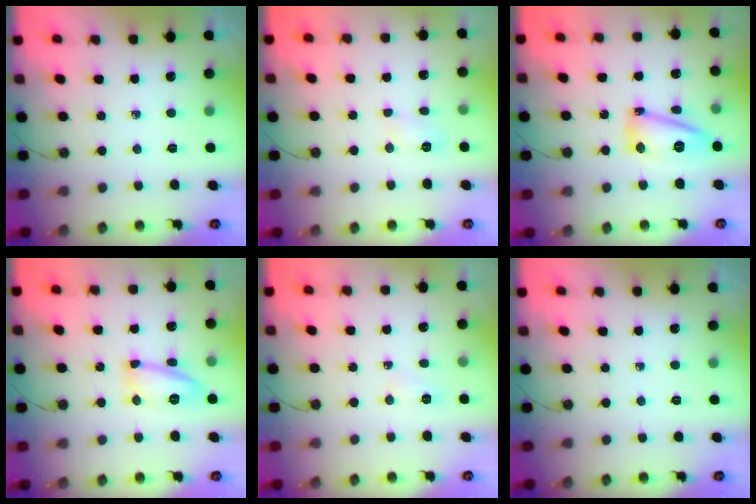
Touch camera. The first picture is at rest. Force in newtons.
{"total": 3.9, "press": 3.9, "slide": 0.4}
{"total": 12.7, "press": 12.6, "slide": 1.4}
{"total": 11.3, "press": 11.2, "slide": 0.7}
{"total": 16.7, "press": 4.8, "slide": 16.0}
{"total": 0.0}